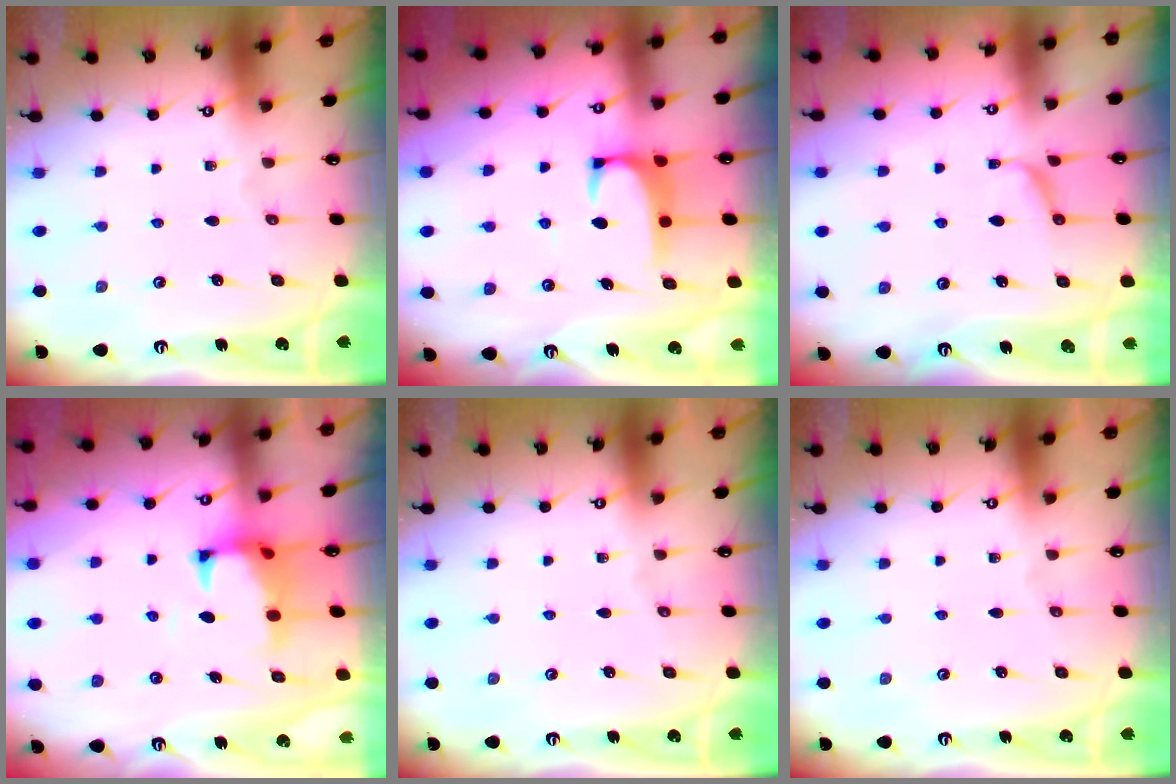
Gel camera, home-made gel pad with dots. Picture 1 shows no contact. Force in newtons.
{"total": 1.9, "press": 1.9, "slide": 0.3}
{"total": 1.3, "press": 1.1, "slide": 0.7}
{"total": 1.5, "press": 1.1, "slide": 1.1}
{"total": 0.0}
{"total": 0.0}